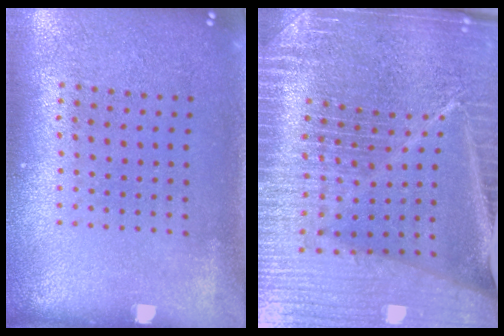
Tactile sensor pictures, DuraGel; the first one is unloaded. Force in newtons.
{"total": 6.5, "press": 5.7, "slide": 3.3}